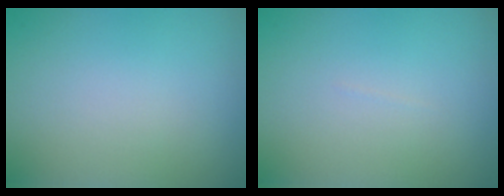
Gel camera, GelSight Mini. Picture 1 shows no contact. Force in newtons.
{"total": 0.0}